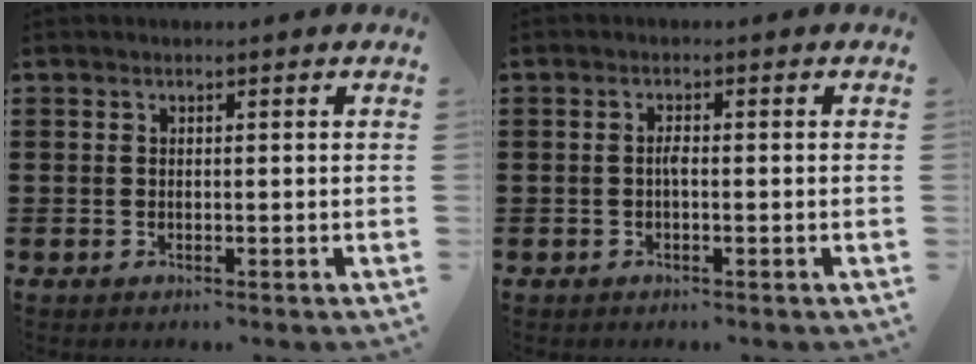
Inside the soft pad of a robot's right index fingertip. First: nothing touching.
{"total": 1.4, "force": [-0.3, 0.3, 1.3], "torque": [-0.026, 0.000, -0.006]}